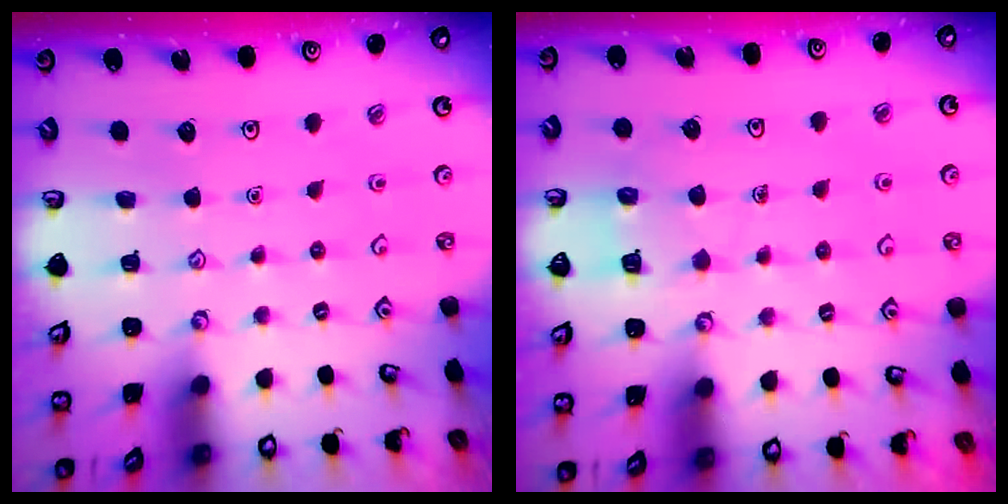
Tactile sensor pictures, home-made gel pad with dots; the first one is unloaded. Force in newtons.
{"total": 4.1, "press": 4.1, "slide": 0.4}